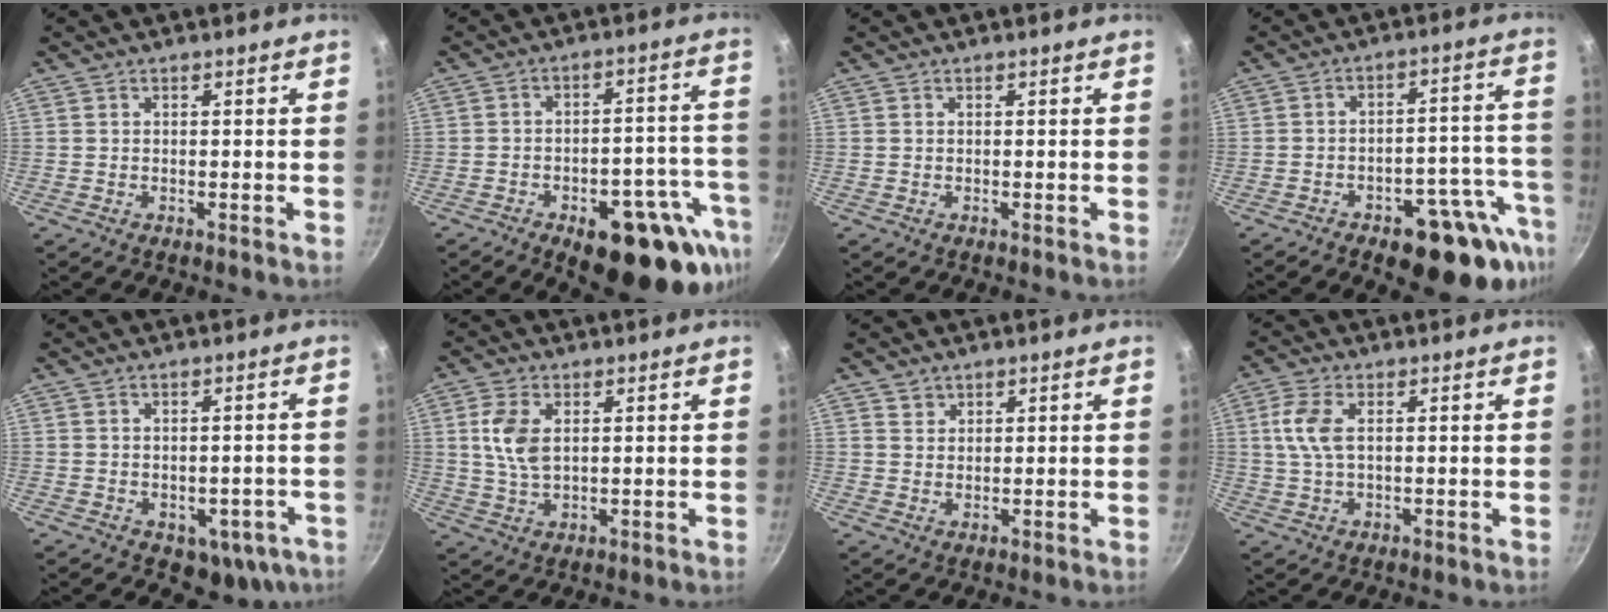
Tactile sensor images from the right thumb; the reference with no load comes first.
{"total": 21.4, "force": [-10.9, 9.2, 16.0], "torque": [-0.140, 0.041, -0.138]}
{"total": 0.0}
{"total": 17.3, "force": [-9.5, 7.6, 12.3], "torque": [-0.102, 0.053, -0.124]}
{"total": 7.9, "force": [-3.2, 5.3, 5.0], "torque": [-0.025, 0.021, -0.021]}
{"total": 7.3, "force": [1.7, 4.2, 5.7], "torque": [-0.113, -0.005, 0.034]}
{"total": 2.1, "force": [1.4, 1.5, 0.3], "torque": [0.010, 0.000, 0.026]}
{"total": 6.0, "force": [1.2, 3.0, 5.1], "torque": [-0.111, 0.008, 0.022]}